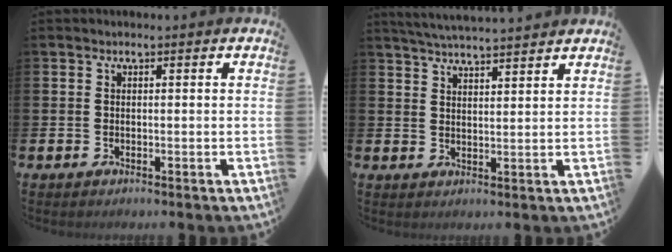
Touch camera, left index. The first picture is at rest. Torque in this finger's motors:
{"motor_torque": [0.96, -1.18, 0.12, 0.11]}